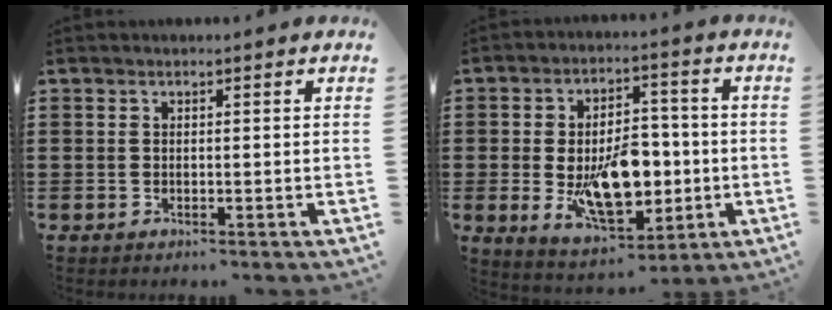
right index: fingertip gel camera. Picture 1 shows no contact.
{"total": 12.1, "force": [-1.8, 6.8, 9.8], "torque": [-0.160, -0.008, -0.027]}